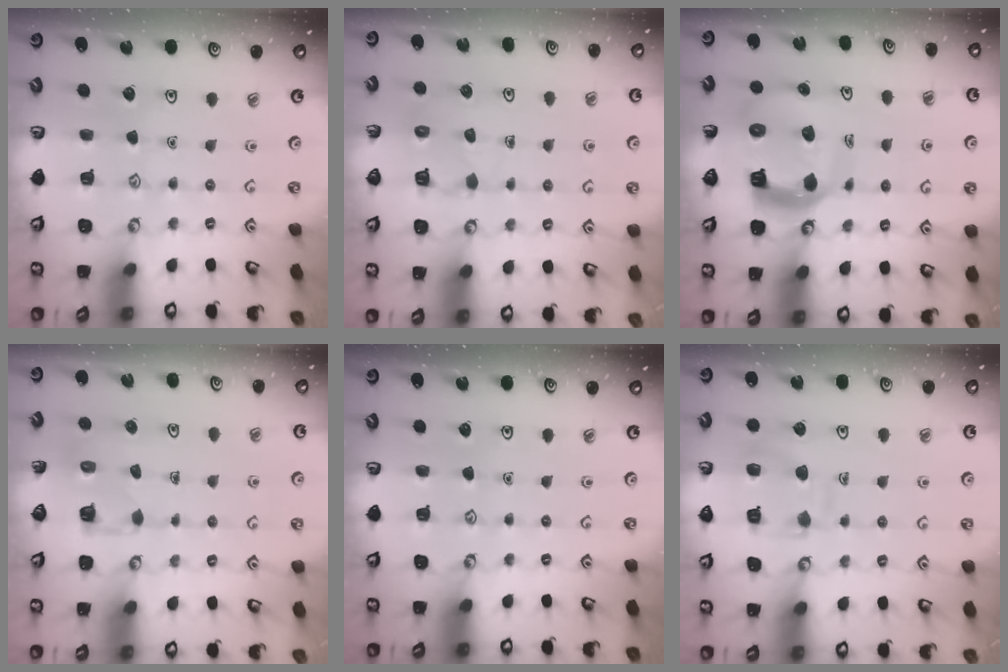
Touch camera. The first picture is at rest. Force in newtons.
{"total": 5.5, "press": 5.5, "slide": 0.5}
{"total": 12.0, "press": 11.9, "slide": 1.5}
{"total": 2.8, "press": 2.8, "slide": 0.2}
{"total": 0.0}
{"total": 10.3, "press": 10.3, "slide": 0.9}